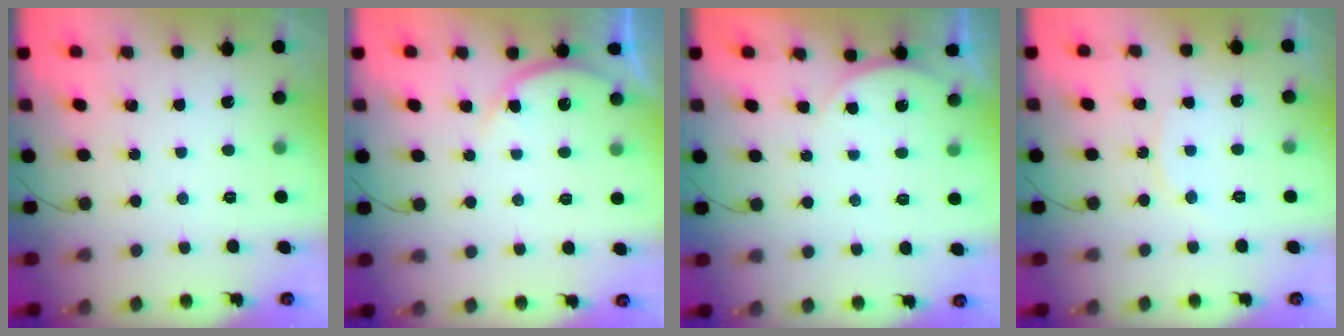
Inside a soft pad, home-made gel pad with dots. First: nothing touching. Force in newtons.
{"total": 4.8, "press": 4.7, "slide": 0.6}
{"total": 2.7, "press": 2.3, "slide": 1.4}
{"total": 4.5, "press": 4.5, "slide": 0.6}